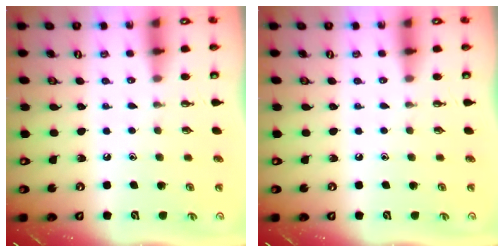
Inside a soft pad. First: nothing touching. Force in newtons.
{"total": 0.0}